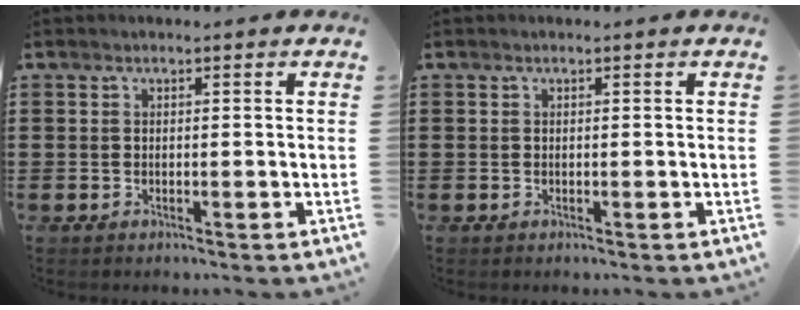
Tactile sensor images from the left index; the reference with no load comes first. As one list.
[{"total": 0.0}]